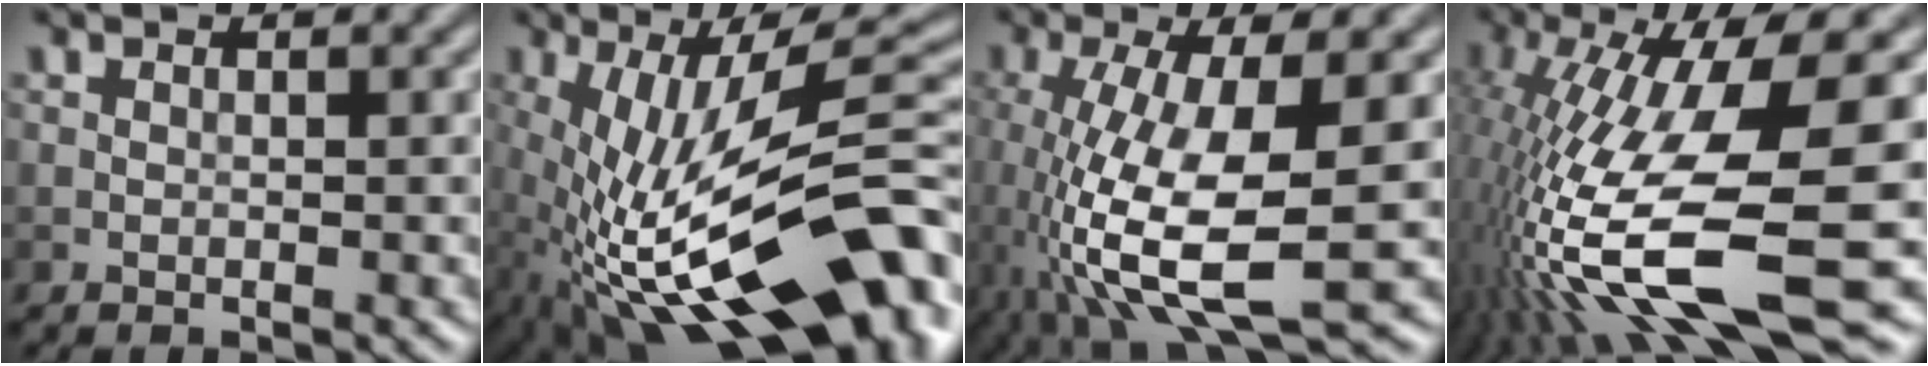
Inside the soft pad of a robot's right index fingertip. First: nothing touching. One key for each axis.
{"total": 17.4, "fx": -4.0, "fy": 6.0, "fz": 15.8, "tx": -0.265, "ty": 0.021, "tz": -0.071}
{"total": 10.7, "fx": -2.9, "fy": 3.3, "fz": 9.8, "tx": -0.205, "ty": -0.019, "tz": -0.048}
{"total": 15.4, "fx": -3.8, "fy": 3.9, "fz": 14.4, "tx": -0.292, "ty": -0.003, "tz": -0.052}